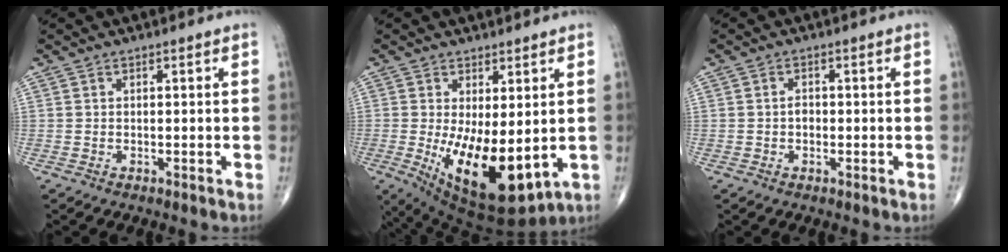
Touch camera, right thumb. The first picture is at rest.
{"total": 15.0, "force": [-1.8, 6.4, 13.4], "torque": [-0.216, -0.032, -0.004]}
{"total": 1.6, "force": [-0.3, 1.1, 1.0], "torque": [-0.011, 0.004, -0.007]}